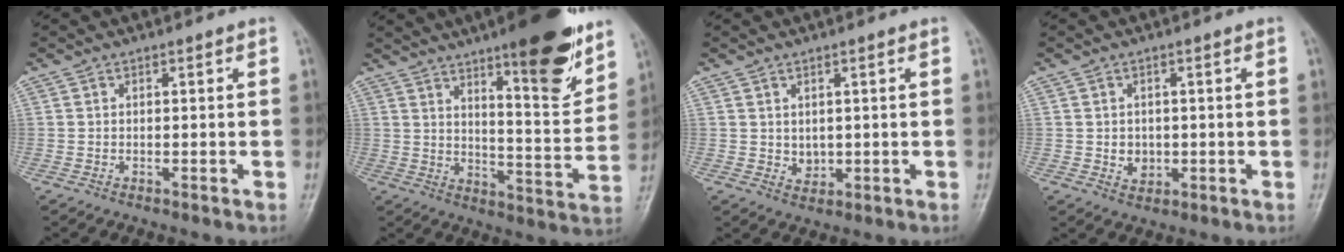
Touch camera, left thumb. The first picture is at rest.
{"total": 16.6, "force": [10.8, 3.5, 12.1], "torque": [-0.145, -0.070, 0.164]}
{"total": 2.4, "force": [1.0, 1.5, 1.6], "torque": [-0.018, -0.011, 0.024]}
{"total": 2.6, "force": [0.1, 2.1, 1.5], "torque": [-0.014, -0.002, 0.008]}